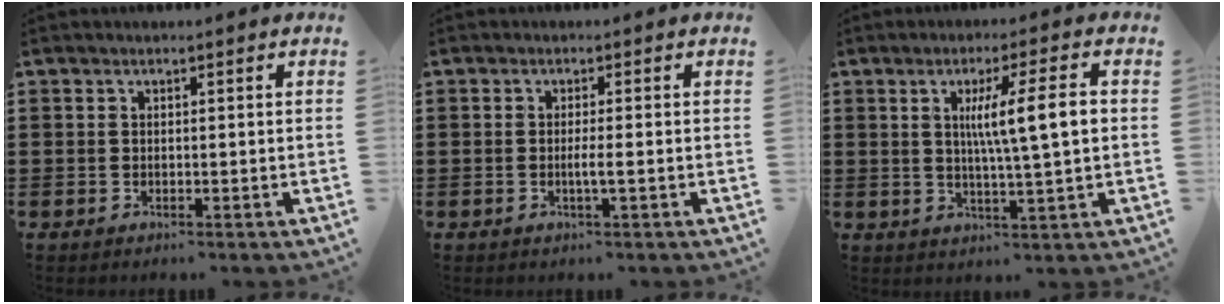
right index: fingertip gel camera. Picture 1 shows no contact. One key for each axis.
{"total": 2.2, "fx": -0.6, "fy": -0.1, "fz": 2.1, "tx": -0.036, "ty": -0.004, "tz": -0.012}
{"total": 8.8, "fx": 1.3, "fy": 0.6, "fz": 8.7, "tx": -0.152, "ty": -0.002, "tz": 0.013}